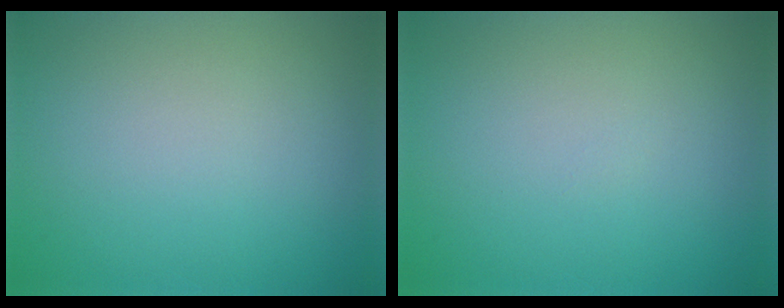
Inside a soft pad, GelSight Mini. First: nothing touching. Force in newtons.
{"total": 0.0}